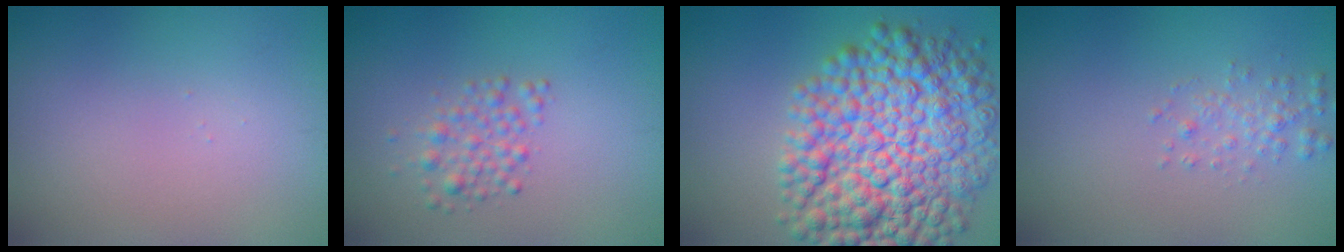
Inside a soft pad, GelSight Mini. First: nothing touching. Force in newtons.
{"total": 2.0, "press": 2.0, "slide": 0.1}
{"total": 12.9, "press": 12.9, "slide": 0.1}
{"total": 1.4, "press": 1.4, "slide": 0.0}